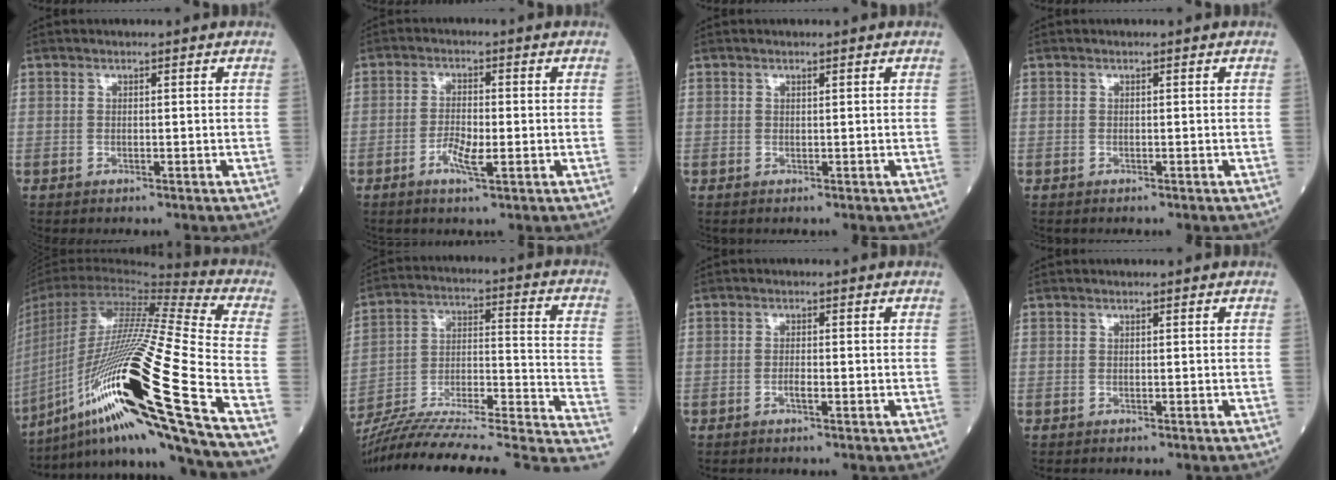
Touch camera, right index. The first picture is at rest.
{"total": 4.0, "force": [-1.4, 0.8, 3.7], "torque": [-0.069, 0.000, -0.024]}
{"total": 0.0}
{"total": 0.0}
{"total": 32.4, "force": [-13.4, -0.5, 29.5], "torque": [-0.534, -0.045, -0.248]}
{"total": 29.1, "force": [-24.7, 2.0, 15.3], "torque": [-0.184, 0.007, -0.367]}
{"total": 1.5, "force": [-0.6, 0.2, 1.3], "torque": [-0.024, 0.001, -0.013]}
{"total": 1.0, "force": [-0.7, -0.2, 0.7], "torque": [0.000, 0.002, -0.001]}